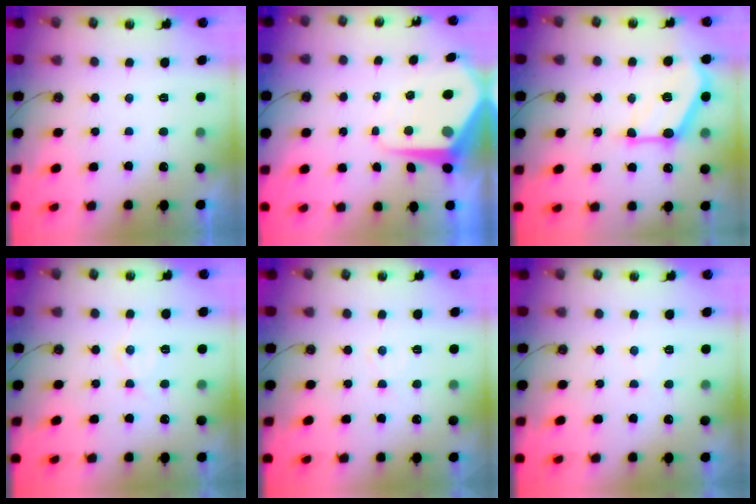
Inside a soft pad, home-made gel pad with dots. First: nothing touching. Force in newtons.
{"total": 10.1, "press": 10.0, "slide": 1.0}
{"total": 14.6, "press": 14.5, "slide": 1.6}
{"total": 8.6, "press": 8.6, "slide": 0.8}
{"total": 5.9, "press": 5.9, "slide": 0.8}
{"total": 5.2, "press": 5.1, "slide": 0.8}